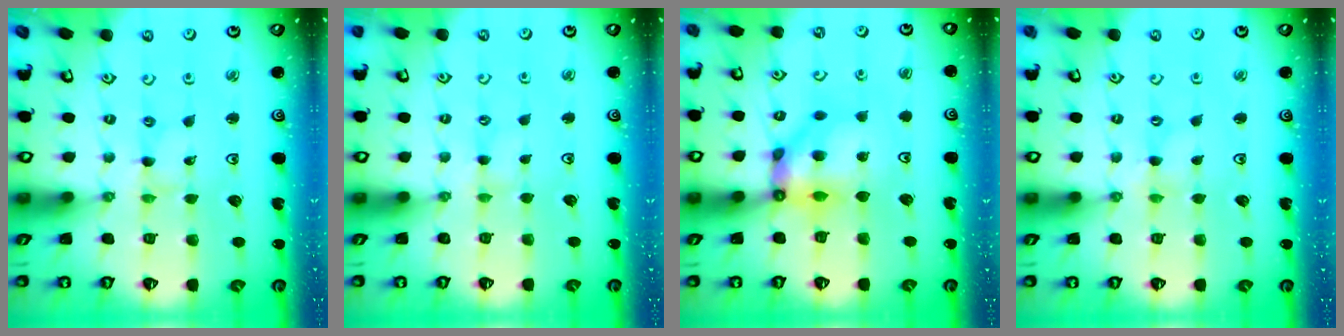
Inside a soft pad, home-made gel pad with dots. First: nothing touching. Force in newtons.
{"total": 1.4, "press": 1.3, "slide": 0.4}
{"total": 9.8, "press": 9.7, "slide": 1.4}
{"total": 0.0}